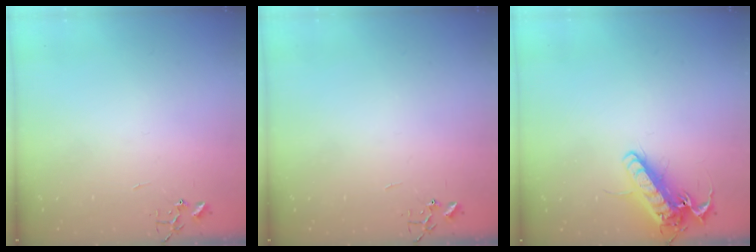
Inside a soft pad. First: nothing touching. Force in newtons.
{"total": 0.0}
{"total": 16.2, "press": 16.0, "slide": 2.5}